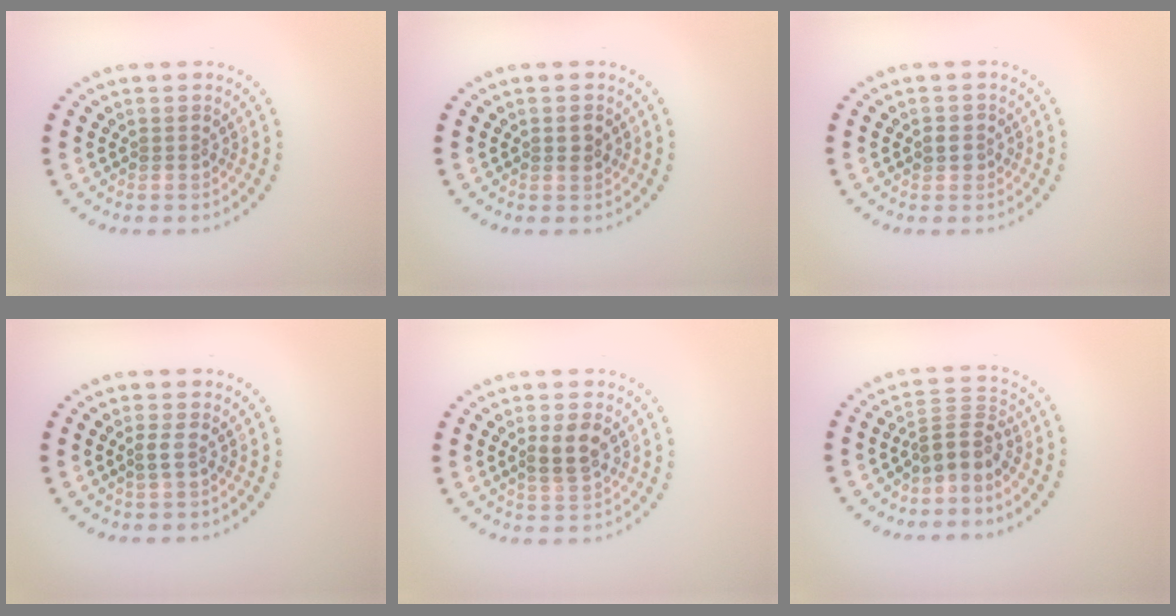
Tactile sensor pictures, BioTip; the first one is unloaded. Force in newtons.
{"total": 1.1, "press": 1.1, "slide": 0.1}
{"total": 1.2, "press": 1.1, "slide": 0.5}
{"total": 0.8, "press": 0.8, "slide": 0.2}
{"total": 2.6, "press": 2.5, "slide": 0.8}
{"total": 2.8, "press": 2.0, "slide": 1.9}